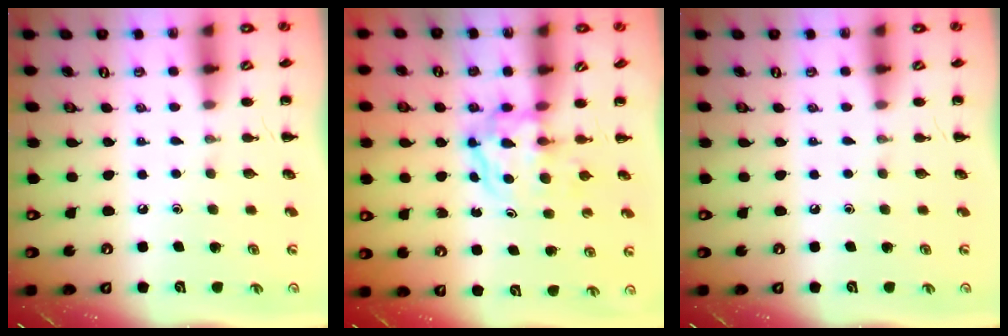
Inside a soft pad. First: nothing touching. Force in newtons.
{"total": 3.9, "press": 3.9, "slide": 0.5}
{"total": 0.0}